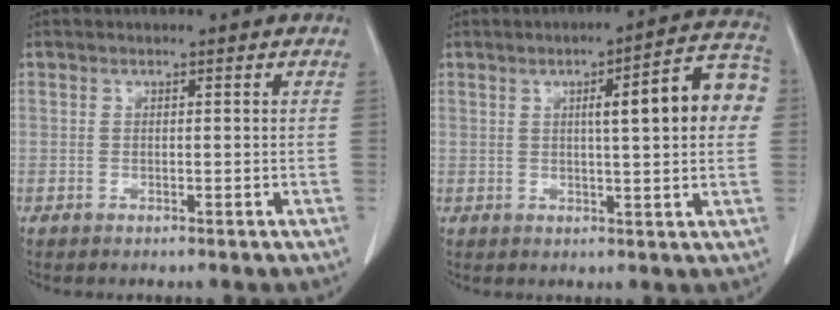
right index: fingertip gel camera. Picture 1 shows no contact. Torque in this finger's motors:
{"motor_torque": [0.44, 0.24, 0.20, 0.06]}